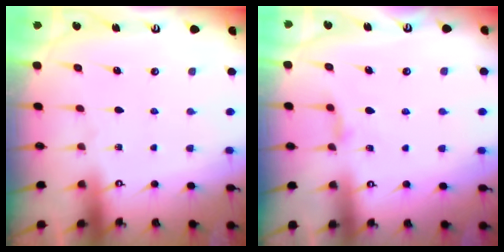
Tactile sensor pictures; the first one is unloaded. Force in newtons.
{"total": 4.2, "press": 4.2, "slide": 0.5}